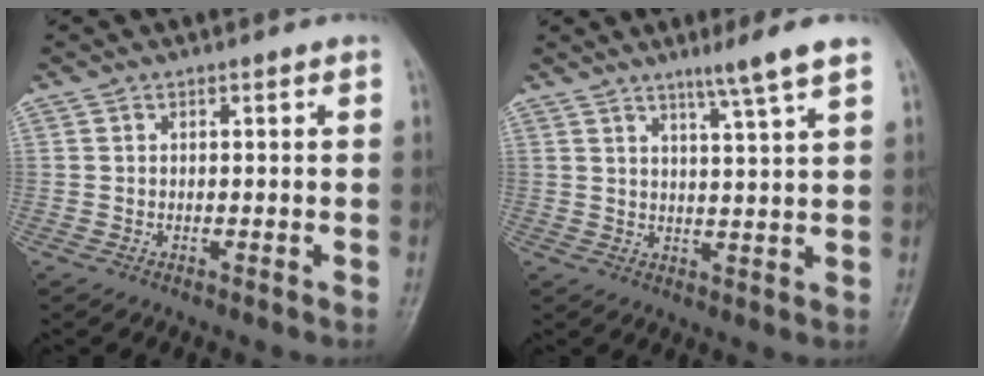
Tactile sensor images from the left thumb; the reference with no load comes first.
{"total": 6.5, "force": [4.5, -0.7, 4.7], "torque": [-0.076, -0.026, 0.073]}